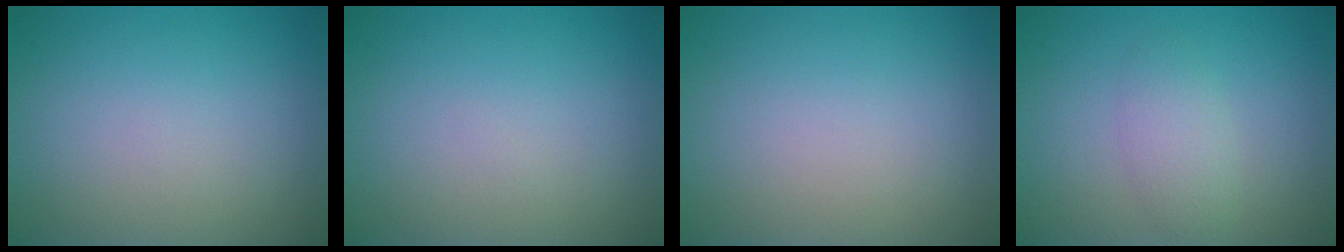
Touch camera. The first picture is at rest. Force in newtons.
{"total": 0.0}
{"total": 0.0}
{"total": 1.5, "press": 1.5, "slide": 0.0}